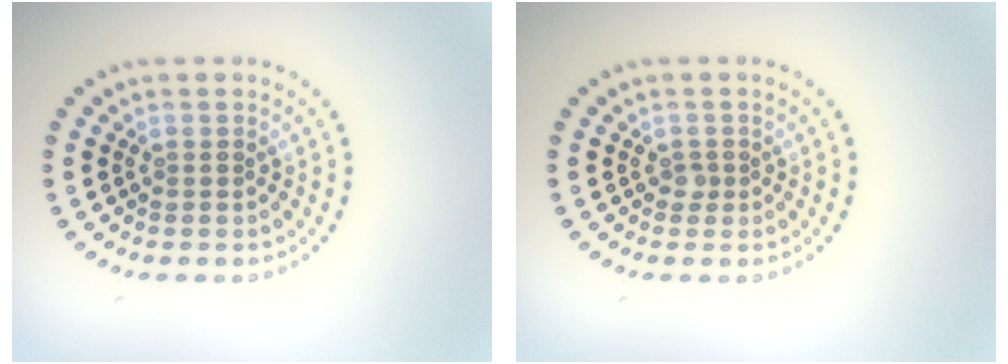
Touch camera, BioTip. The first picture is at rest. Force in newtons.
{"total": 0.7, "press": 0.5, "slide": 0.6}